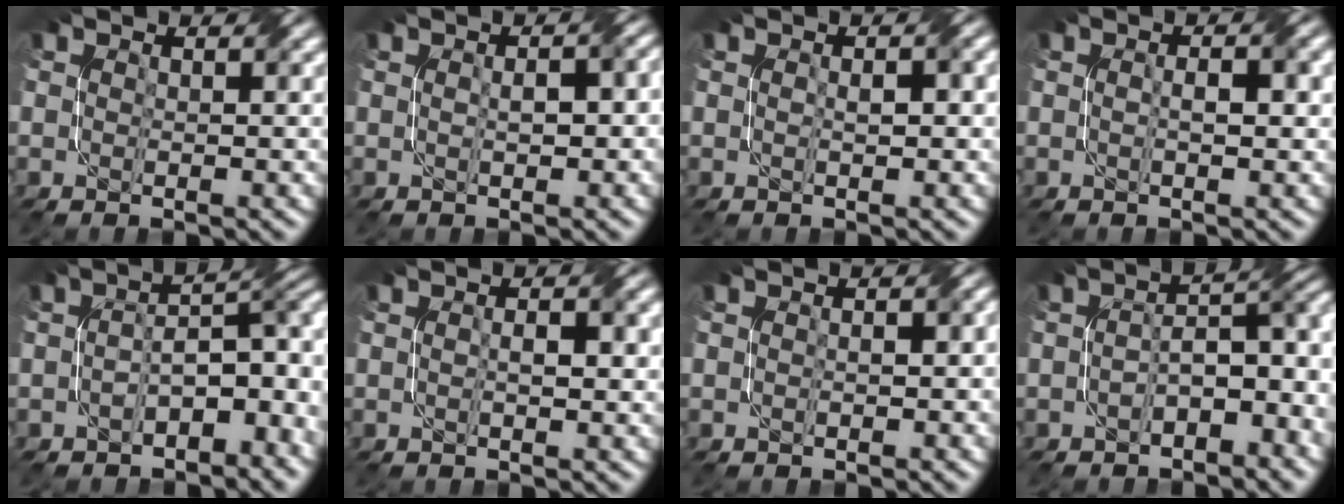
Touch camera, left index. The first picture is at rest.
{"total": 3.1, "force": [0.3, 1.3, 2.8], "torque": [-0.036, 0.007, 0.002]}
{"total": 1.5, "force": [0.1, 0.4, 1.4], "torque": [-0.026, 0.004, 0.002]}
{"total": 2.2, "force": [0.0, 0.6, 2.1], "torque": [-0.032, 0.001, -0.001]}
{"total": 6.8, "force": [-1.7, 3.4, 5.6], "torque": [-0.073, 0.011, -0.030]}
{"total": 1.9, "force": [0.0, 0.5, 1.9], "torque": [-0.031, 0.003, 0.000]}
{"total": 1.4, "force": [0.0, 0.5, 1.3], "torque": [-0.022, 0.000, -0.001]}
{"total": 5.7, "force": [-2.0, 2.6, 4.7], "torque": [-0.063, 0.013, -0.039]}